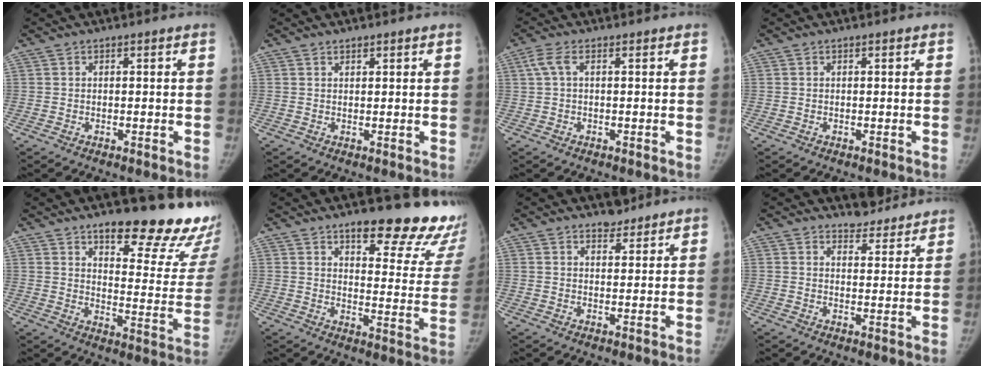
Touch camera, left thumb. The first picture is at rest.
{"total": 1.1, "force": [1.0, 0.5, 0.4], "torque": [0.000, -0.006, 0.015]}
{"total": 2.7, "force": [0.9, 1.1, 2.3], "torque": [-0.065, 0.011, 0.019]}
{"total": 0.0}
{"total": 24.0, "force": [17.5, 7.5, 14.6], "torque": [-0.140, -0.113, 0.220]}
{"total": 22.2, "force": [16.7, 7.1, 12.8], "torque": [-0.114, -0.102, 0.201]}
{"total": 3.4, "force": [2.9, 1.5, 0.9], "torque": [0.004, -0.021, 0.043]}
{"total": 5.6, "force": [5.3, 1.8, 0.1], "torque": [0.022, -0.045, 0.070]}